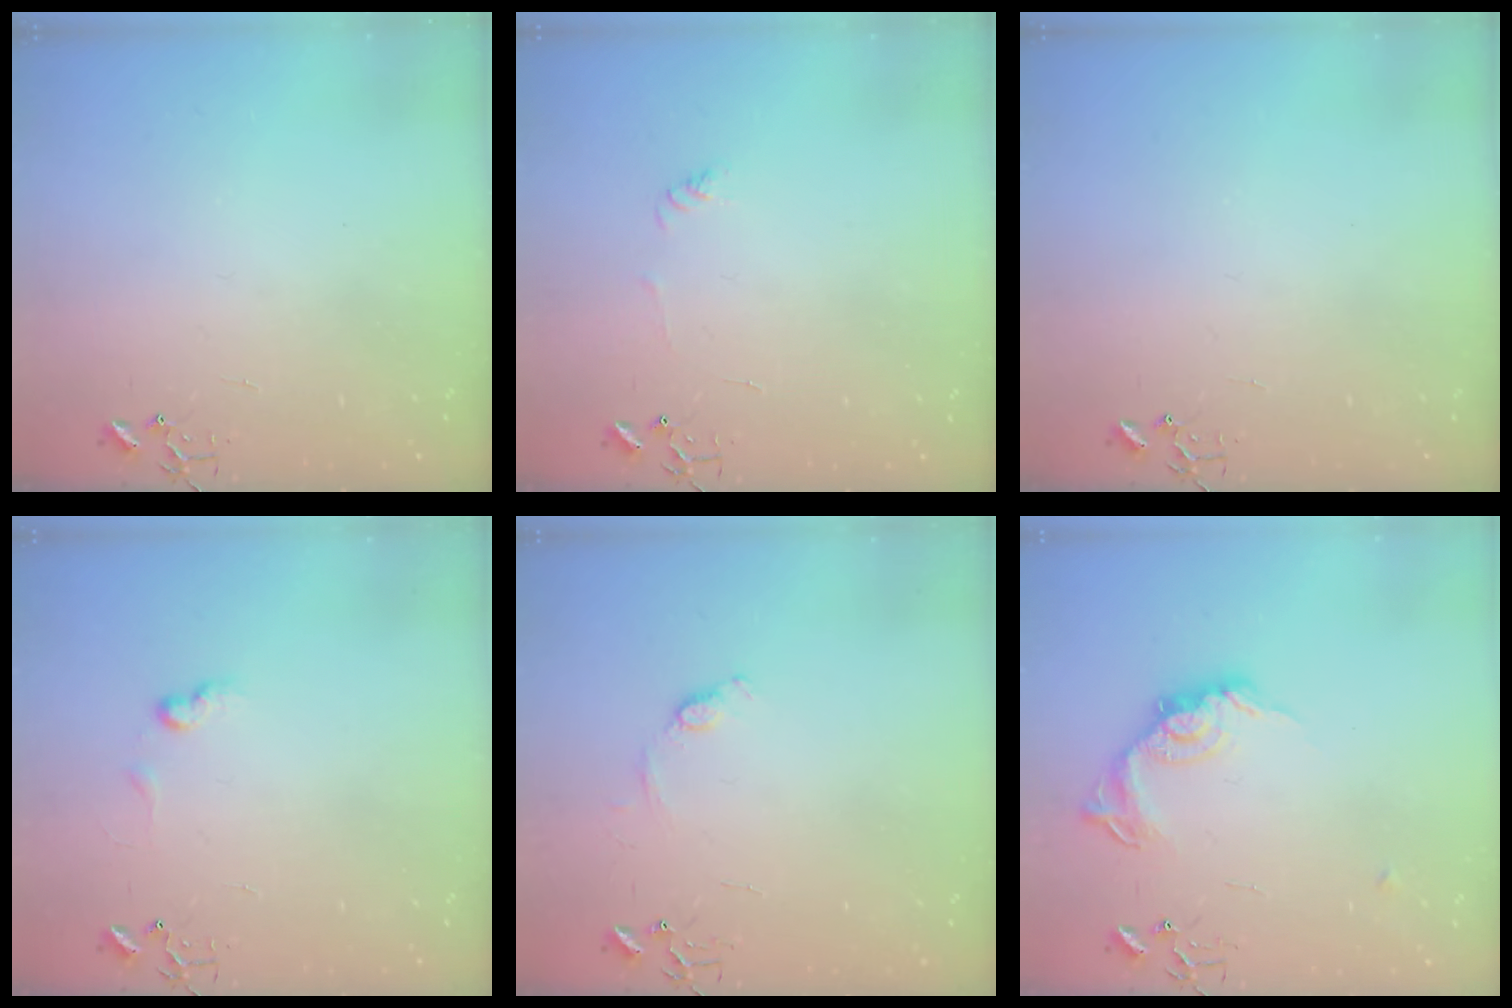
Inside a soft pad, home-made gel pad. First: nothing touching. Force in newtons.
{"total": 3.7, "press": 3.7, "slide": 0.5}
{"total": 0.0}
{"total": 6.0, "press": 6.0, "slide": 0.8}
{"total": 7.3, "press": 7.3, "slide": 0.7}
{"total": 14.2, "press": 14.2, "slide": 0.6}